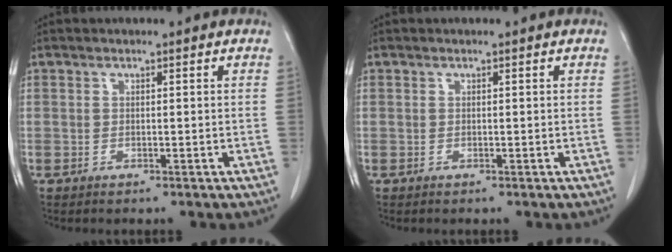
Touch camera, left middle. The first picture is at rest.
{"total": 0.0}